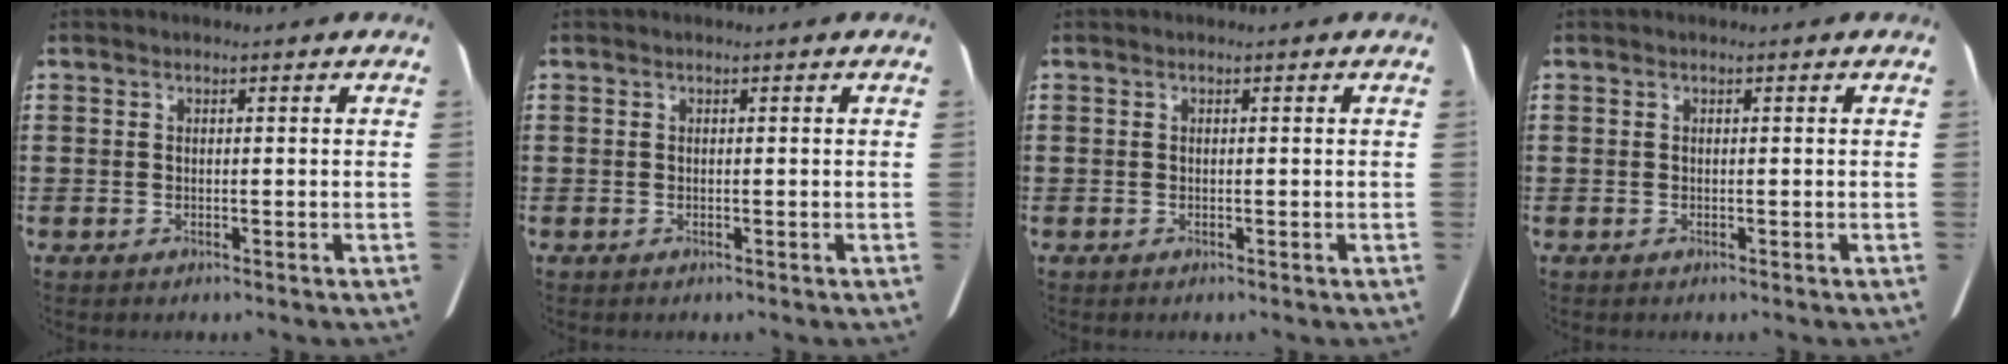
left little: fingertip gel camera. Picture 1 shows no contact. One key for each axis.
{"total": 0.0}
{"total": 0.0}
{"total": 0.0}